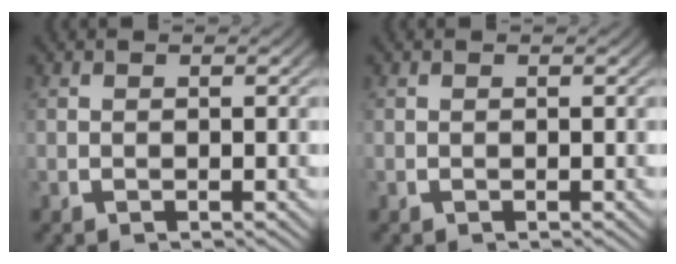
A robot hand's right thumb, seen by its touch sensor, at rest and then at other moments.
{"total": 0.0}